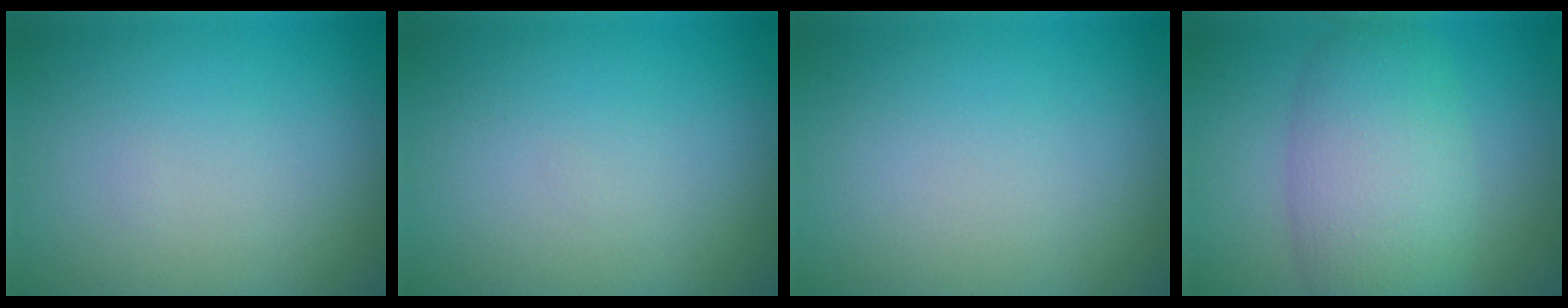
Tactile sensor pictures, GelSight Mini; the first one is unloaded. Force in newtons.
{"total": 0.0}
{"total": 0.0}
{"total": 7.3, "press": 7.2, "slide": 0.3}